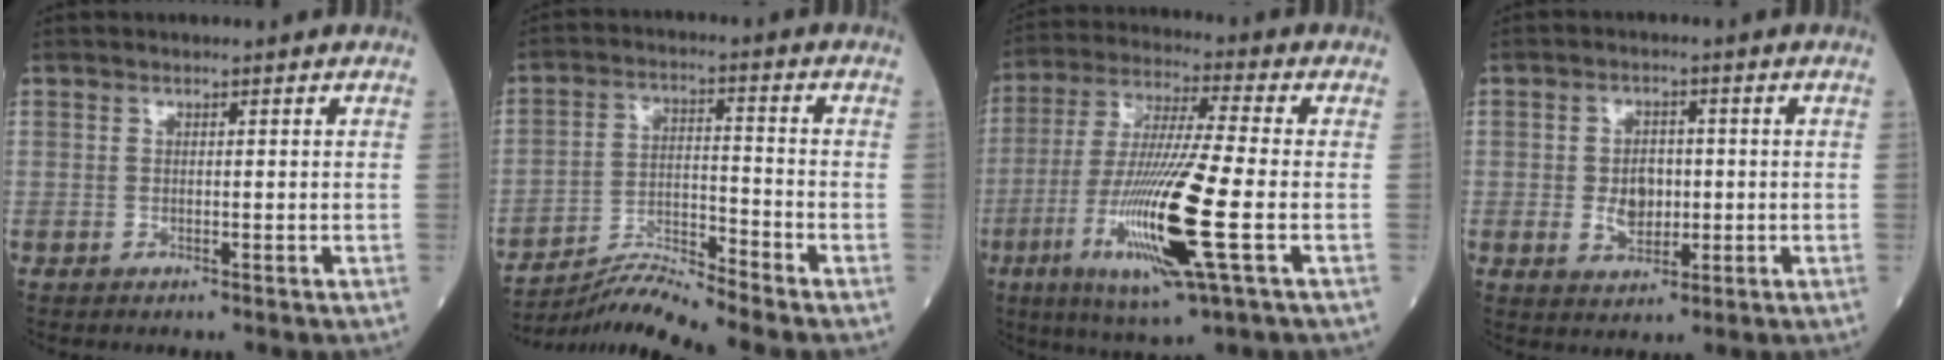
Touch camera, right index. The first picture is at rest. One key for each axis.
{"total": 7.7, "fx": -7.2, "fy": -2.4, "fz": 1.3, "tx": -0.036, "ty": 0.002, "tz": -0.130}
{"total": 17.0, "fx": -4.8, "fy": 0.3, "fz": 16.3, "tx": -0.335, "ty": -0.023, "tz": -0.088}
{"total": 4.6, "fx": -0.4, "fy": 3.1, "fz": 3.4, "tx": -0.059, "ty": 0.003, "tz": 0.000}